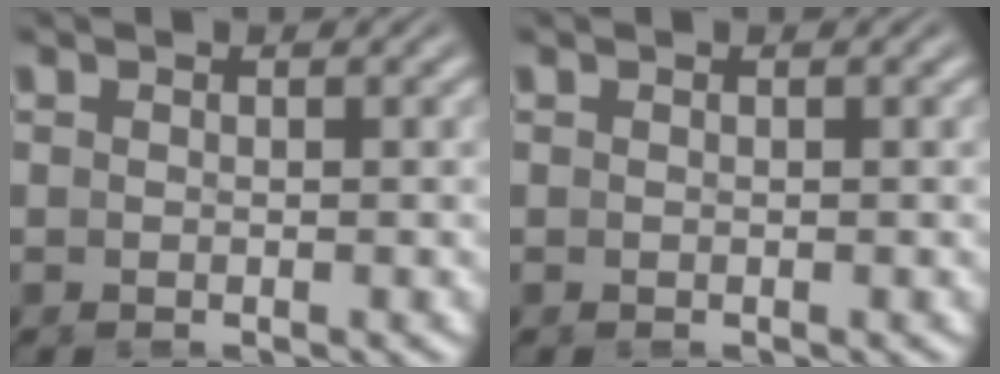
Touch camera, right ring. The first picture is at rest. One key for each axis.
{"total": 0.0}